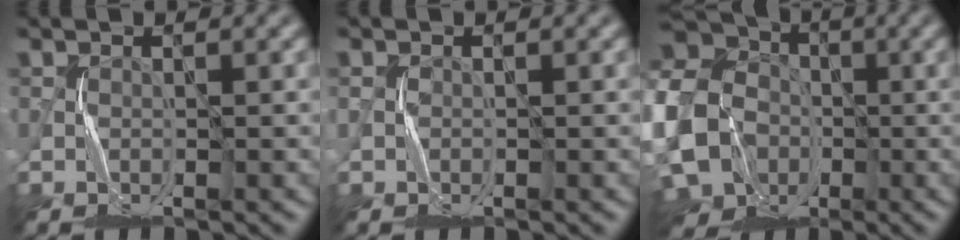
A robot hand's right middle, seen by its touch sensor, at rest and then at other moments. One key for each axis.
{"total": 0.9, "fx": -0.1, "fy": 0.9, "fz": 0.1, "tx": -0.001, "ty": -0.001, "tz": -0.002}
{"total": 21.0, "fx": -5.1, "fy": 18.0, "fz": 9.5, "tx": -0.235, "ty": -0.011, "tz": -0.126}